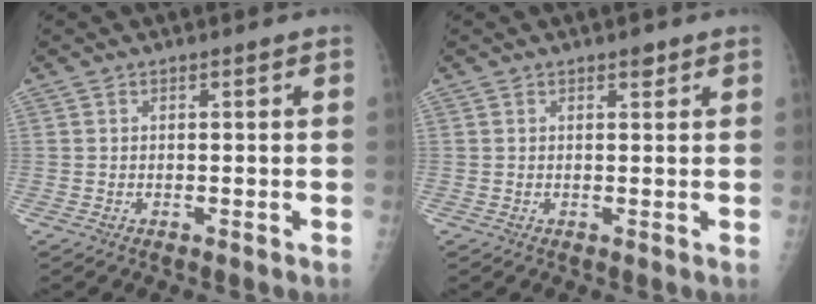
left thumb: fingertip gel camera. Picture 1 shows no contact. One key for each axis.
{"total": 1.4, "fx": 0.9, "fy": 0.7, "fz": 0.8, "tx": -0.004, "ty": -0.002, "tz": 0.010}